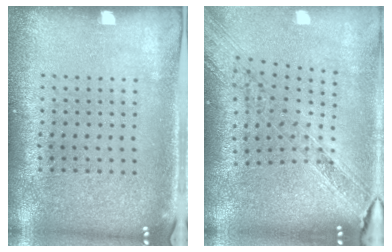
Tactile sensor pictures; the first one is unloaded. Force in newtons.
{"total": 1.6, "press": 1.5, "slide": 0.6}